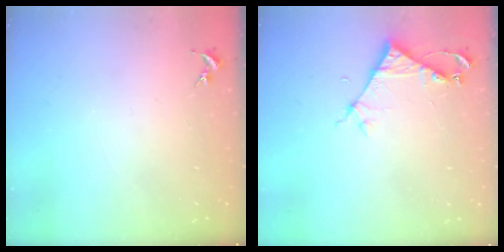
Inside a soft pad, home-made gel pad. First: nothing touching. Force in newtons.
{"total": 4.7, "press": 4.7, "slide": 0.3}